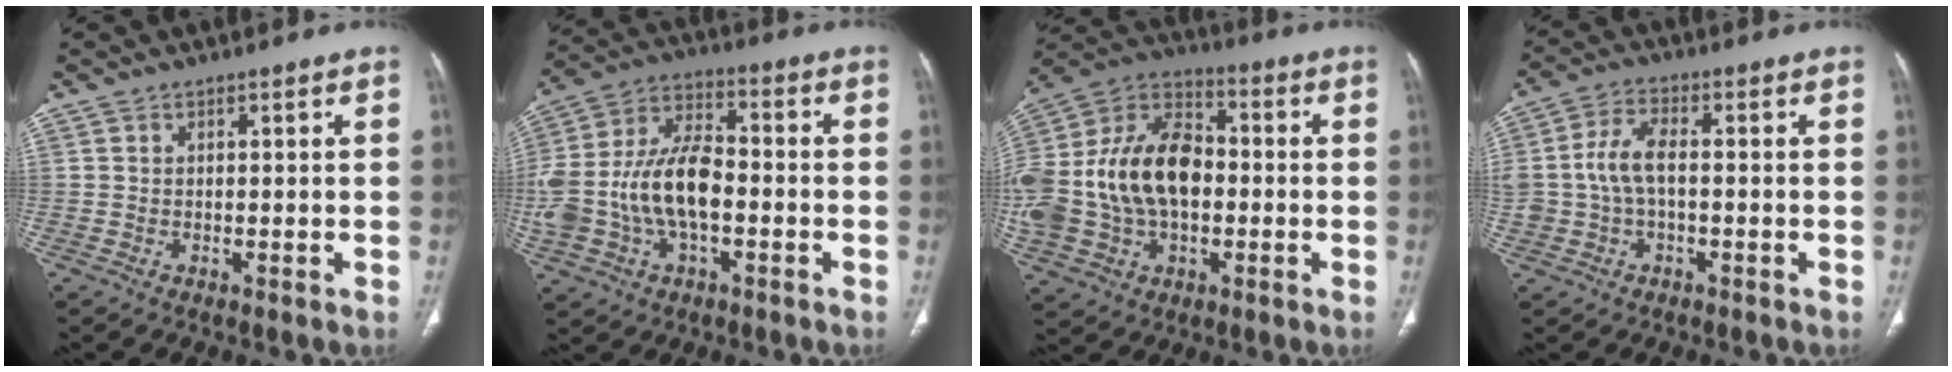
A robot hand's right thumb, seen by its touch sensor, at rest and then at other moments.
{"total": 18.4, "force": [-3.0, 10.5, 14.8], "torque": [-0.311, 0.039, -0.051]}
{"total": 24.9, "force": [-1.2, 16.7, 18.4], "torque": [-0.381, 0.028, -0.015]}
{"total": 7.6, "force": [-0.4, 4.3, 6.2], "torque": [-0.137, 0.023, -0.009]}